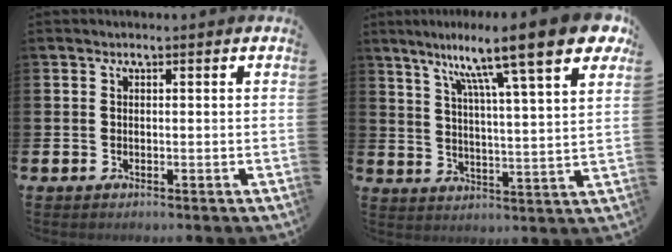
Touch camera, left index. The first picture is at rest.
{"total": 12.7, "force": [9.7, 1.1, 8.2], "torque": [-0.154, -0.065, 0.149]}